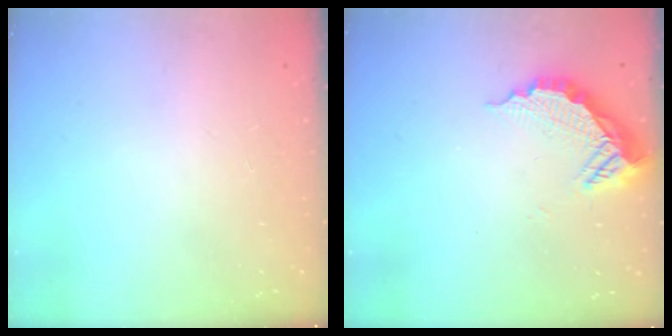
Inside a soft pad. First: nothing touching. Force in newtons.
{"total": 9.8, "press": 9.8, "slide": 0.8}